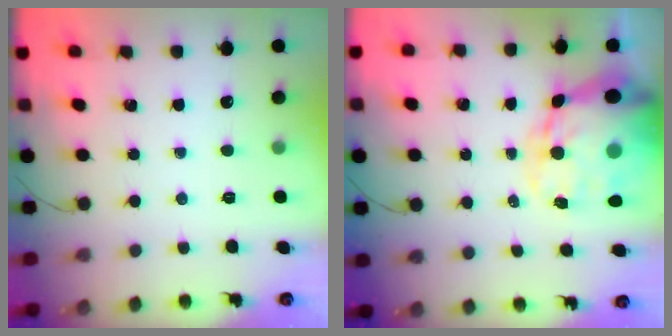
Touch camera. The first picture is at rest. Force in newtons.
{"total": 22.2, "press": 21.4, "slide": 5.9}